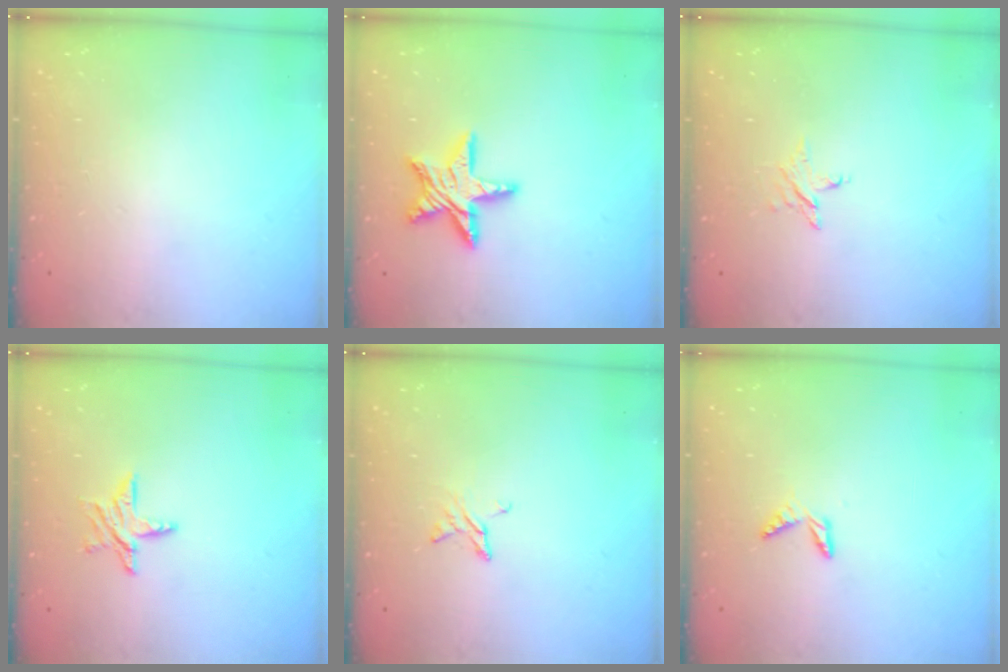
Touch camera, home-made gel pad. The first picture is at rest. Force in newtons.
{"total": 13.1, "press": 13.0, "slide": 1.2}
{"total": 2.8, "press": 2.8, "slide": 0.3}
{"total": 6.5, "press": 6.5, "slide": 0.3}
{"total": 2.9, "press": 2.9, "slide": 0.3}
{"total": 3.7, "press": 3.7, "slide": 0.2}